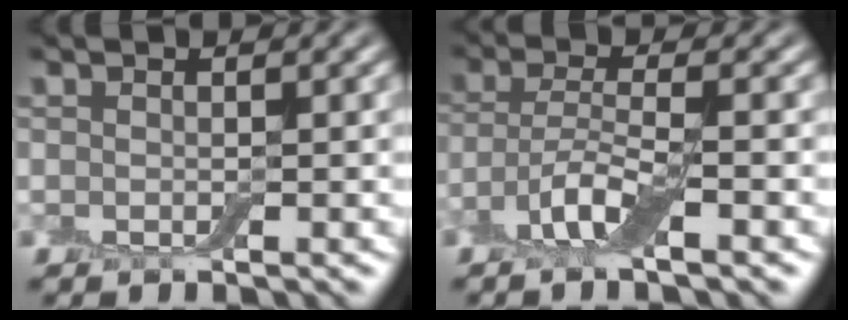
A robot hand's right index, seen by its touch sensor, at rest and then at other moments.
{"total": 3.8, "force": [-2.1, 0.8, 3.0], "torque": [-0.063, 0.004, -0.051]}